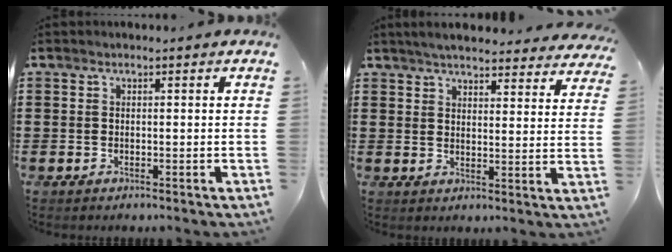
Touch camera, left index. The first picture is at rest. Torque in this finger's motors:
{"motor_torque": [2.14, 0.00, 0.60, 0.08]}